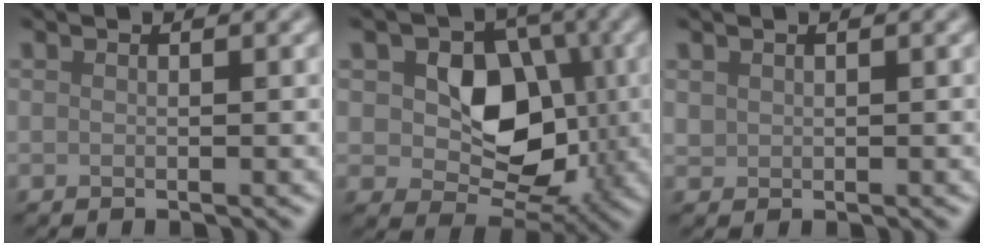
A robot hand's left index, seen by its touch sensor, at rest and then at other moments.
{"total": 8.8, "force": [1.0, 6.4, 6.0], "torque": [-0.083, -0.002, 0.004]}
{"total": 0.7, "force": [0.4, 0.6, 0.1], "torque": [-0.001, -0.002, 0.010]}